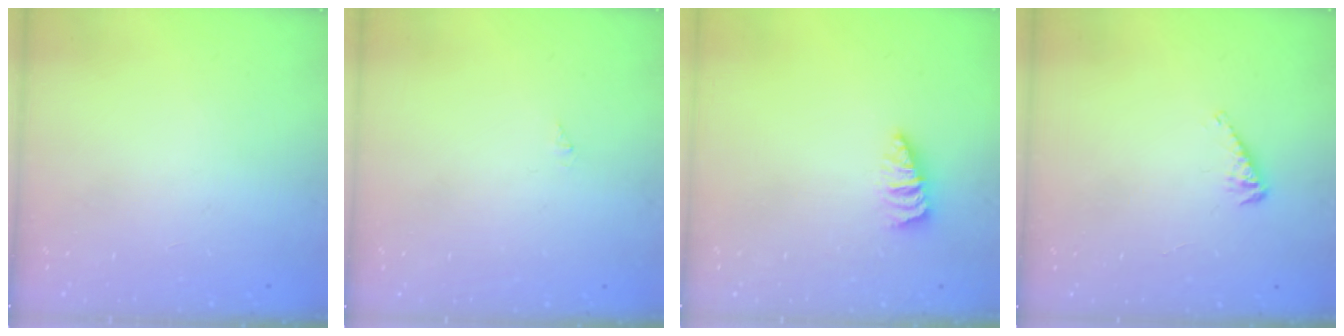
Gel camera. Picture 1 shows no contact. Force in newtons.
{"total": 0.0}
{"total": 2.7, "press": 2.7, "slide": 0.2}
{"total": 4.1, "press": 4.0, "slide": 0.7}